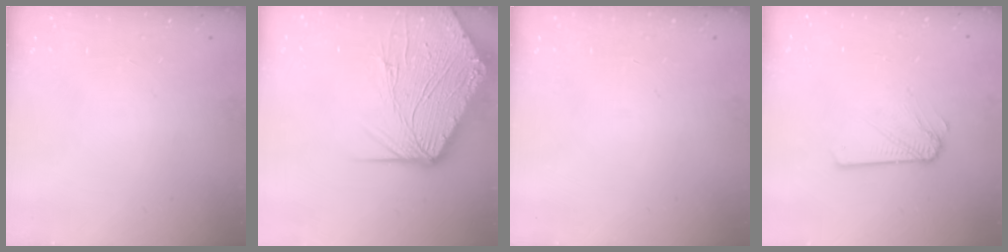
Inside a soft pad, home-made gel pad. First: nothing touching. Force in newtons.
{"total": 17.4, "press": 17.2, "slide": 2.1}
{"total": 0.0}
{"total": 2.1, "press": 2.1, "slide": 0.3}